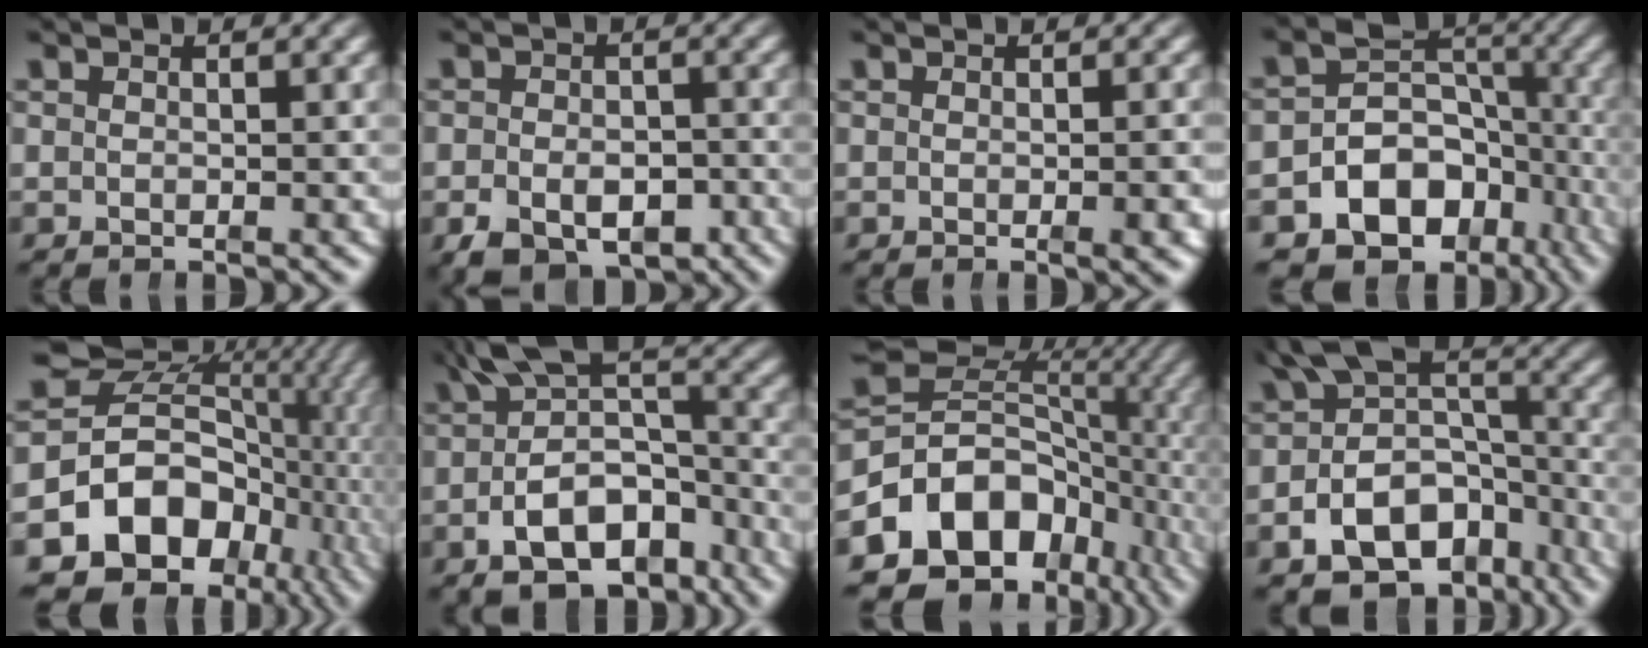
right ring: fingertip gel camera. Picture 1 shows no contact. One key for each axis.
{"total": 5.6, "fx": -3.7, "fy": 3.2, "fz": 2.8, "tx": -0.031, "ty": -0.028, "tz": -0.048}
{"total": 1.2, "fx": -0.4, "fy": 0.0, "fz": 1.2, "tx": -0.014, "ty": 0.004, "tz": -0.008}
{"total": 18.0, "fx": -8.3, "fy": 14.3, "fz": 7.1, "tx": -0.139, "ty": -0.072, "tz": -0.126}
{"total": 24.2, "fx": -5.2, "fy": 19.5, "fz": 13.4, "tx": -0.262, "ty": -0.055, "tz": -0.084}
{"total": 9.2, "fx": -3.1, "fy": 5.7, "fz": 6.6, "tx": -0.109, "ty": -0.025, "tz": -0.045}
{"total": 21.6, "fx": -5.4, "fy": 17.2, "fz": 11.9, "tx": -0.214, "ty": -0.052, "tz": -0.082}
{"total": 10.9, "fx": -4.7, "fy": 8.0, "fz": 5.7, "tx": -0.094, "ty": -0.027, "tz": -0.074}